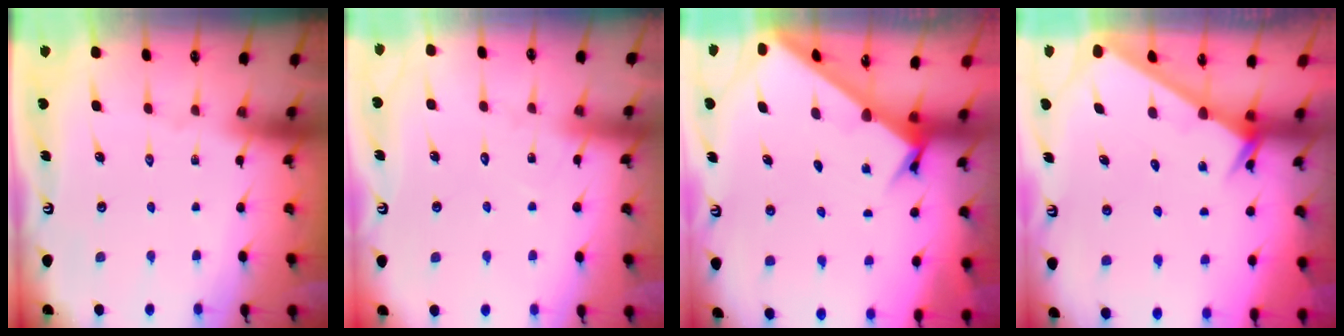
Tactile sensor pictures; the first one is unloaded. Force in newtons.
{"total": 5.6, "press": 5.6, "slide": 0.6}
{"total": 2.5, "press": 2.5, "slide": 0.3}
{"total": 2.7, "press": 2.7, "slide": 0.0}